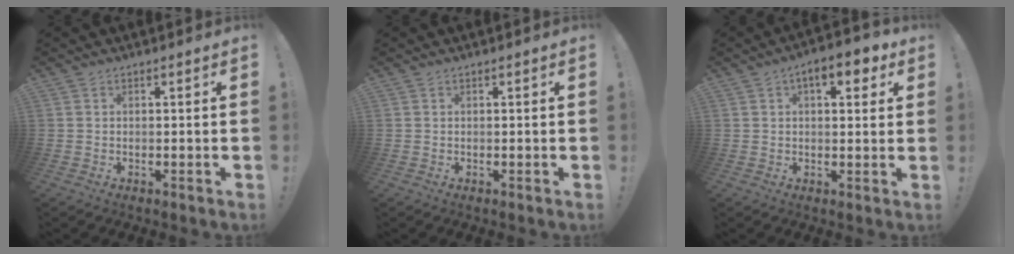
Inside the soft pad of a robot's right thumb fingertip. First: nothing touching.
{"total": 0.0}
{"total": 7.6, "force": [3.5, 3.4, 5.9], "torque": [-0.072, -0.008, 0.053]}